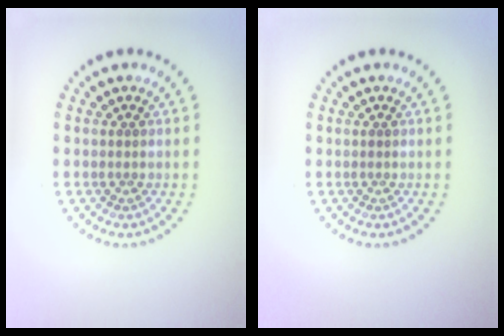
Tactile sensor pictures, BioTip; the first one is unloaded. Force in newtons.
{"total": 0.0}